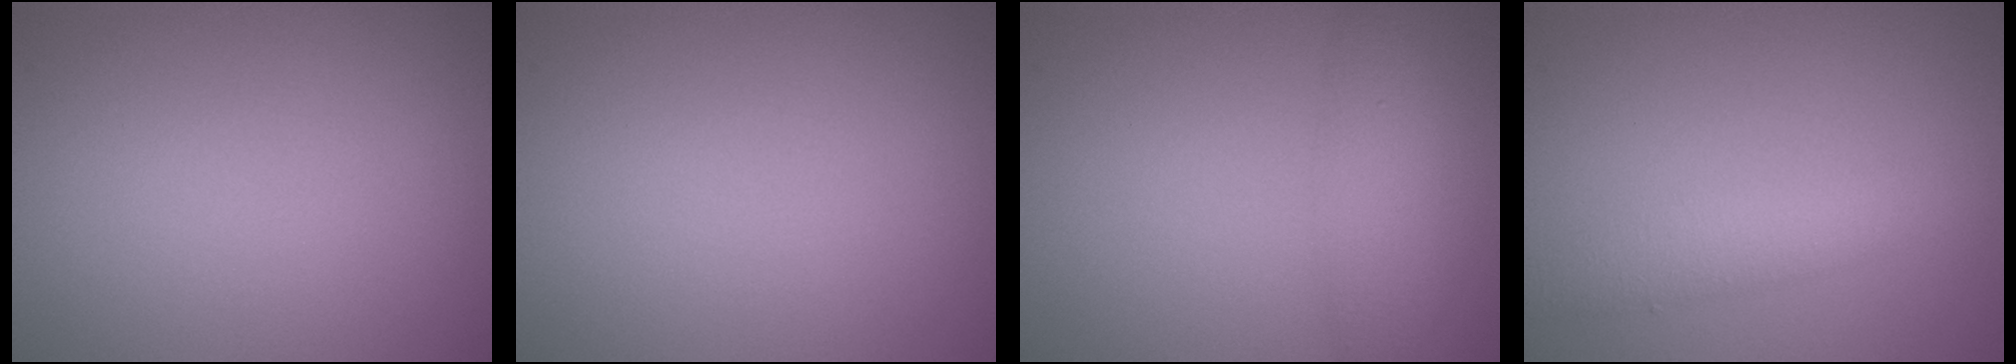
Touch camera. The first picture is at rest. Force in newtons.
{"total": 0.0}
{"total": 2.8, "press": 2.8, "slide": 0.1}
{"total": 2.9, "press": 2.9, "slide": 0.1}